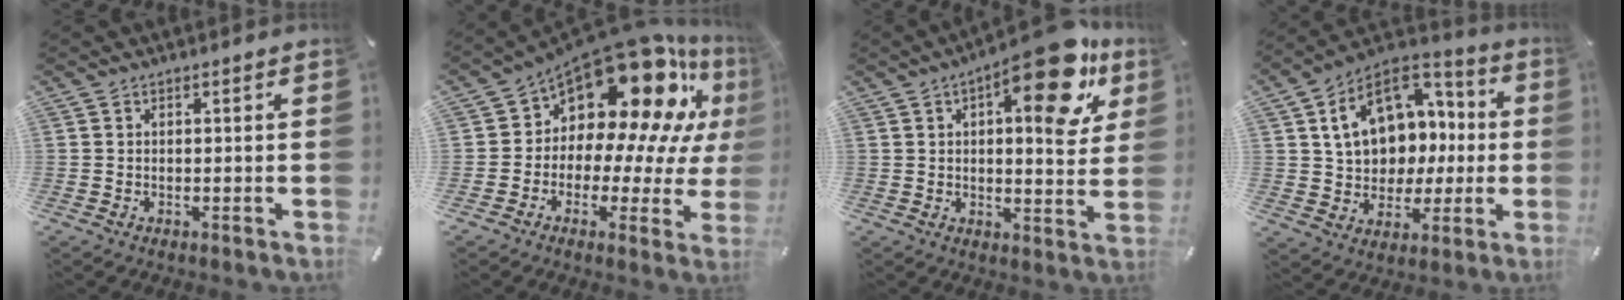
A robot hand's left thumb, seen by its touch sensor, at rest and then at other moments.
{"total": 18.5, "force": [12.3, 9.1, 10.4], "torque": [-0.161, -0.114, 0.208]}
{"total": 18.0, "force": [9.8, 6.2, 13.8], "torque": [-0.184, -0.056, 0.149]}
{"total": 16.6, "force": [3.9, 13.4, 8.9], "torque": [-0.167, -0.009, 0.082]}